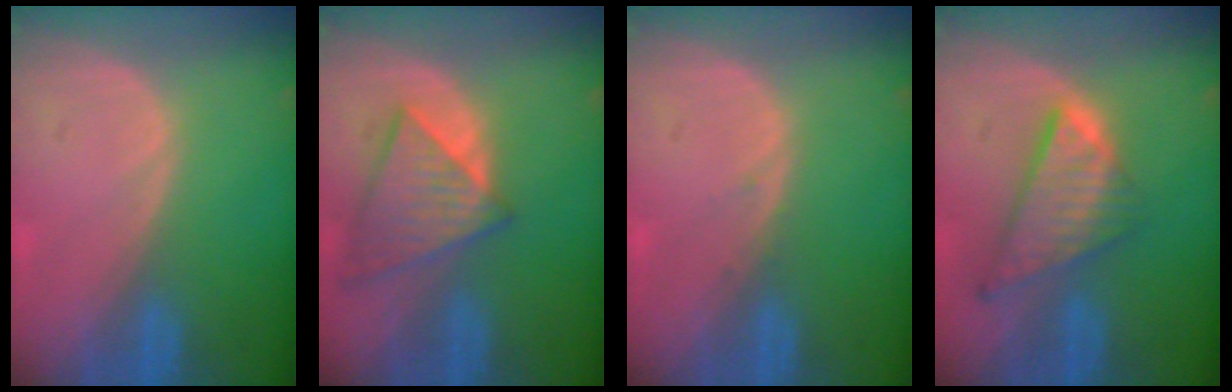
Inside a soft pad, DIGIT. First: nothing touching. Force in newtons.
{"total": 8.0, "press": 7.2, "slide": 3.5}
{"total": 0.6, "press": 0.3, "slide": 0.5}
{"total": 8.6, "press": 7.3, "slide": 4.5}